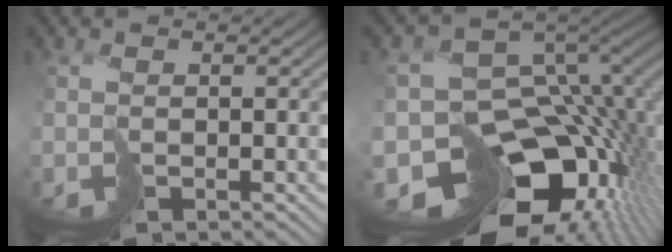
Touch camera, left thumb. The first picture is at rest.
{"total": 16.1, "force": [-6.7, 11.0, 9.6], "torque": [-0.177, -0.031, -0.094]}